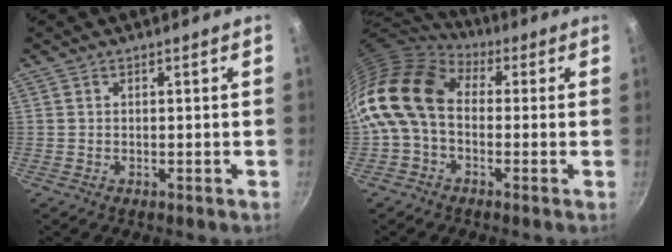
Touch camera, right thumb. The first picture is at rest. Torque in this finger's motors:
{"motor_torque": [2.15, 2.86, 1.52, -1.25, 0.39]}